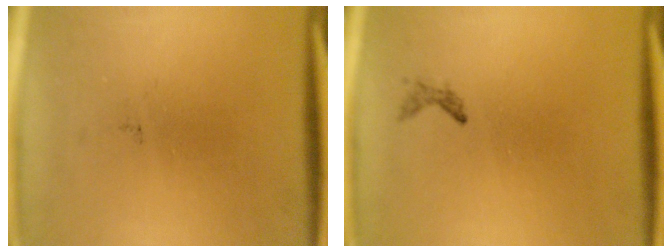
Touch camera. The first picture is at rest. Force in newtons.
{"total": 0.7}